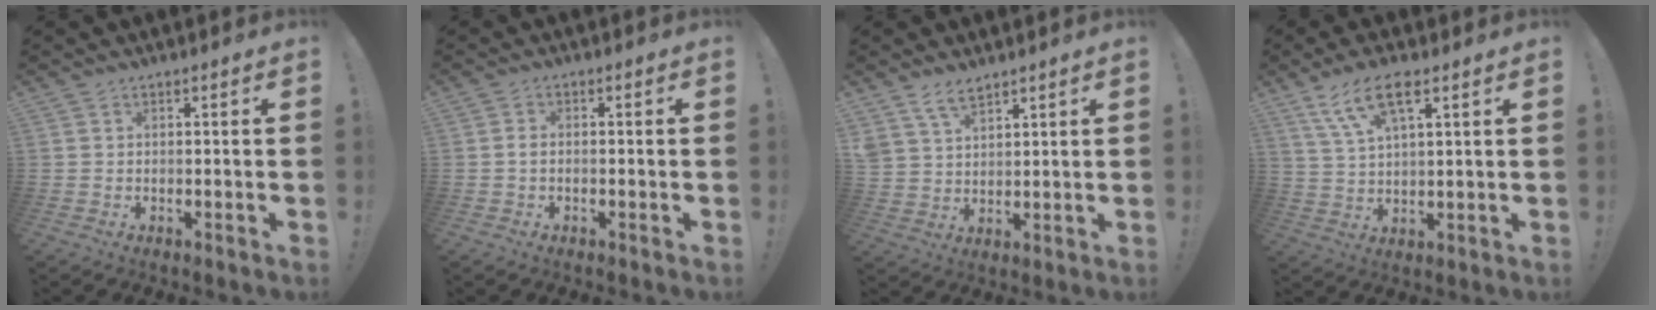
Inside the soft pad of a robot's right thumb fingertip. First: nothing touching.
{"total": 1.5, "force": [-0.7, 0.6, 1.2], "torque": [-0.022, 0.005, -0.013]}
{"total": 6.9, "force": [5.2, 3.3, 3.2], "torque": [-0.065, -0.021, 0.101]}
{"total": 10.5, "force": [5.9, 3.6, 7.9], "torque": [-0.146, -0.012, 0.108]}